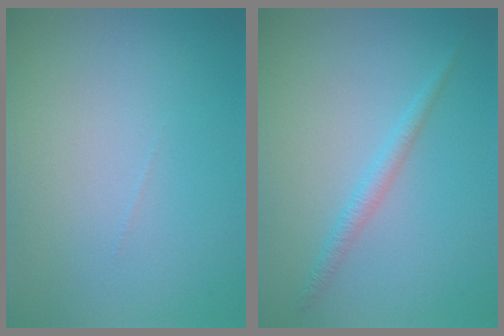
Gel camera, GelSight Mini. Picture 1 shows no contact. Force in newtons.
{"total": 1.5, "press": 1.5, "slide": 0.1}